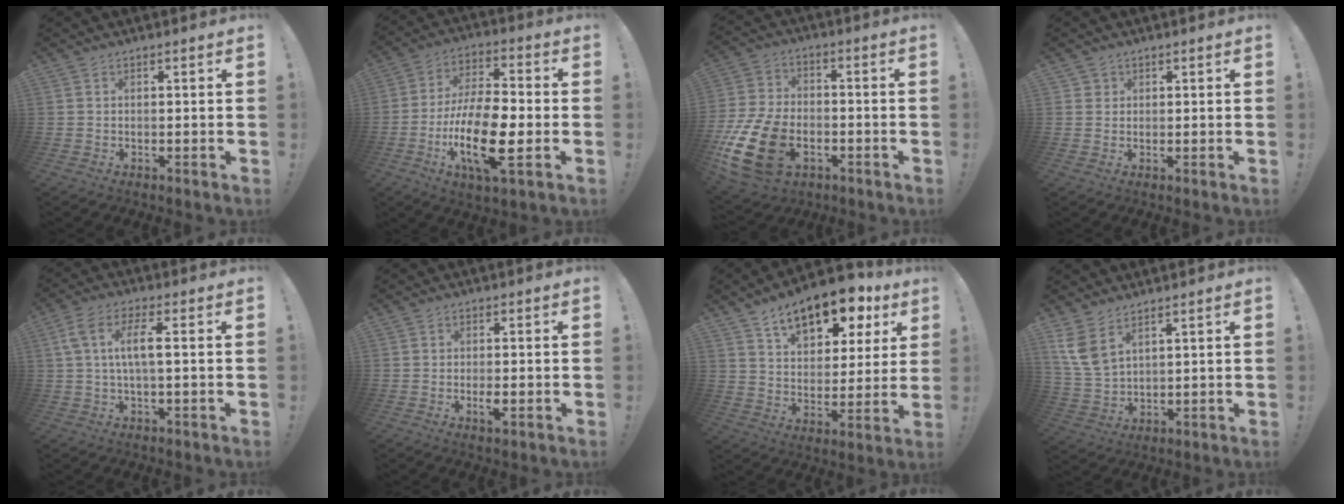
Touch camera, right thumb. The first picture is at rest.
{"total": 19.5, "force": [-6.3, 7.2, 17.0], "torque": [-0.334, 0.016, -0.105]}
{"total": 20.3, "force": [-7.5, 13.3, 13.3], "torque": [-0.250, 0.050, -0.119]}
{"total": 1.7, "force": [0.9, 1.5, 0.2], "torque": [-0.003, -0.002, 0.016]}
{"total": 8.2, "force": [0.7, 2.3, 7.9], "torque": [-0.155, 0.005, 0.011]}
{"total": 2.7, "force": [-1.1, 0.7, 2.4], "torque": [-0.049, 0.002, -0.020]}
{"total": 15.9, "force": [10.4, 8.0, 9.0], "torque": [-0.127, -0.071, 0.178]}
{"total": 8.3, "force": [5.3, 4.3, 4.7], "torque": [-0.106, -0.026, 0.102]}